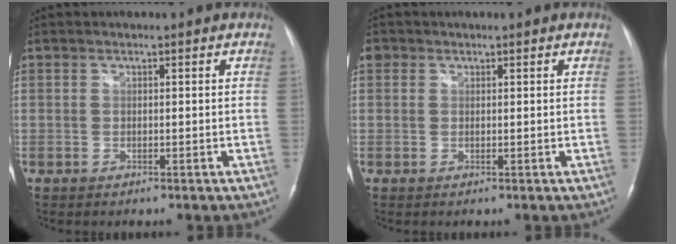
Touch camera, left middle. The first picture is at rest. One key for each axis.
{"total": 1.8, "fx": 0.8, "fy": 1.6, "fz": 0.4, "tx": -0.002, "ty": 0.013, "tz": 0.012}